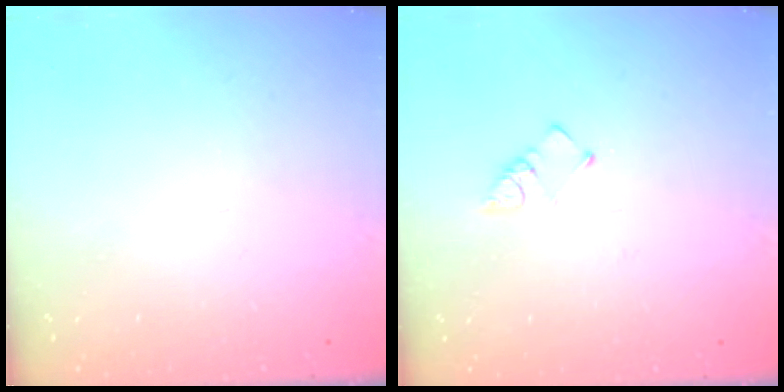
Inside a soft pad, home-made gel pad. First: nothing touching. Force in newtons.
{"total": 2.7, "press": 2.7, "slide": 0.4}